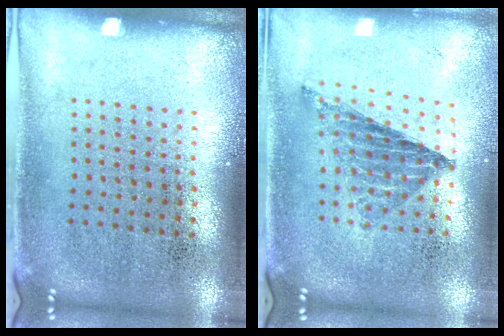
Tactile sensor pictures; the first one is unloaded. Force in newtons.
{"total": 0.9, "press": 0.9, "slide": 0.0}